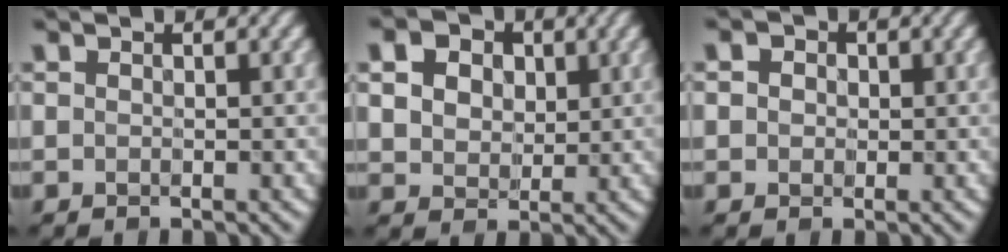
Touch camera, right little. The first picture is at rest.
{"total": 9.4, "force": [4.2, 6.8, 5.0], "torque": [-0.114, 0.024, 0.057]}
{"total": 2.7, "force": [0.9, 2.2, 1.3], "torque": [-0.038, 0.010, 0.009]}